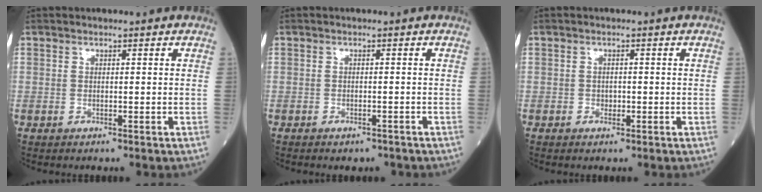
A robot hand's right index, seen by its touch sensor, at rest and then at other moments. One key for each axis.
{"total": 1.7, "fx": -1.3, "fy": 0.8, "fz": 0.6, "tx": -0.004, "ty": 0.001, "tz": -0.013}
{"total": 1.1, "fx": -0.3, "fy": 0.9, "fz": 0.6, "tx": -0.005, "ty": 0.002, "tz": -0.002}